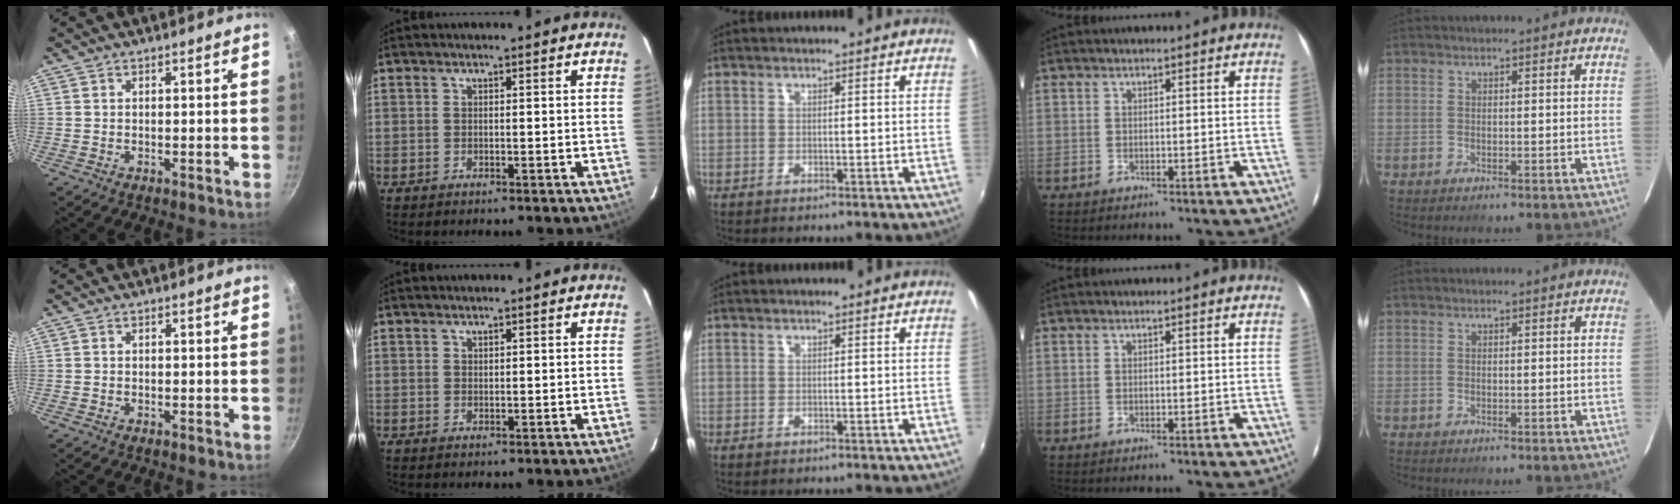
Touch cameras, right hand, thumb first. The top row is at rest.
{"index": {"total": 0.7, "force": [0.6, 0.3, 0.2], "torque": [-0.003, 0.002, 0.011]}}